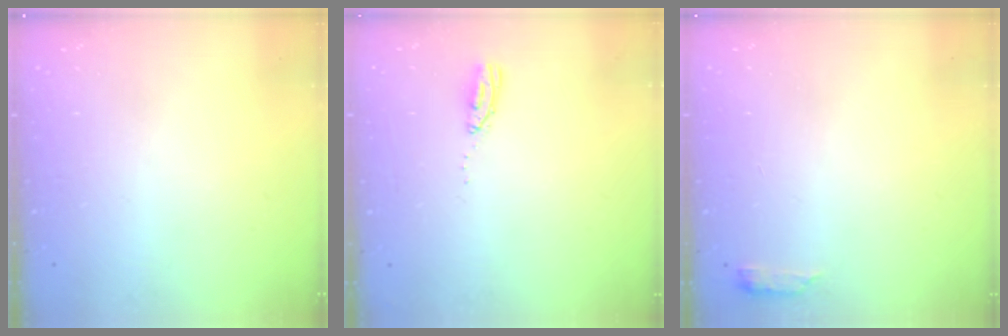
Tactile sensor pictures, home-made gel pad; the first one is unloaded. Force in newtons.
{"total": 4.9, "press": 4.9, "slide": 0.5}
{"total": 2.9, "press": 2.9, "slide": 0.5}